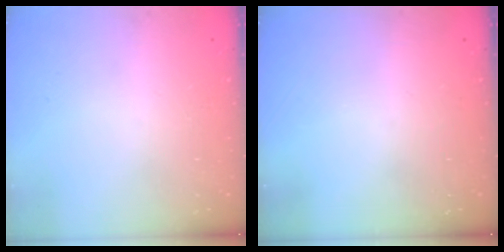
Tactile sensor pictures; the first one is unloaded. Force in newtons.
{"total": 0.0}